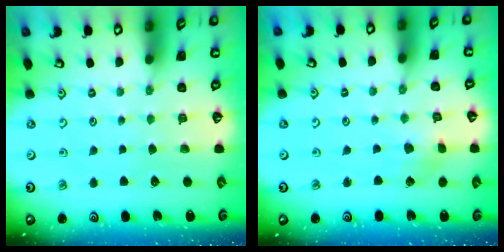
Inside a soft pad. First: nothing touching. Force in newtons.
{"total": 3.0, "press": 3.0, "slide": 0.2}